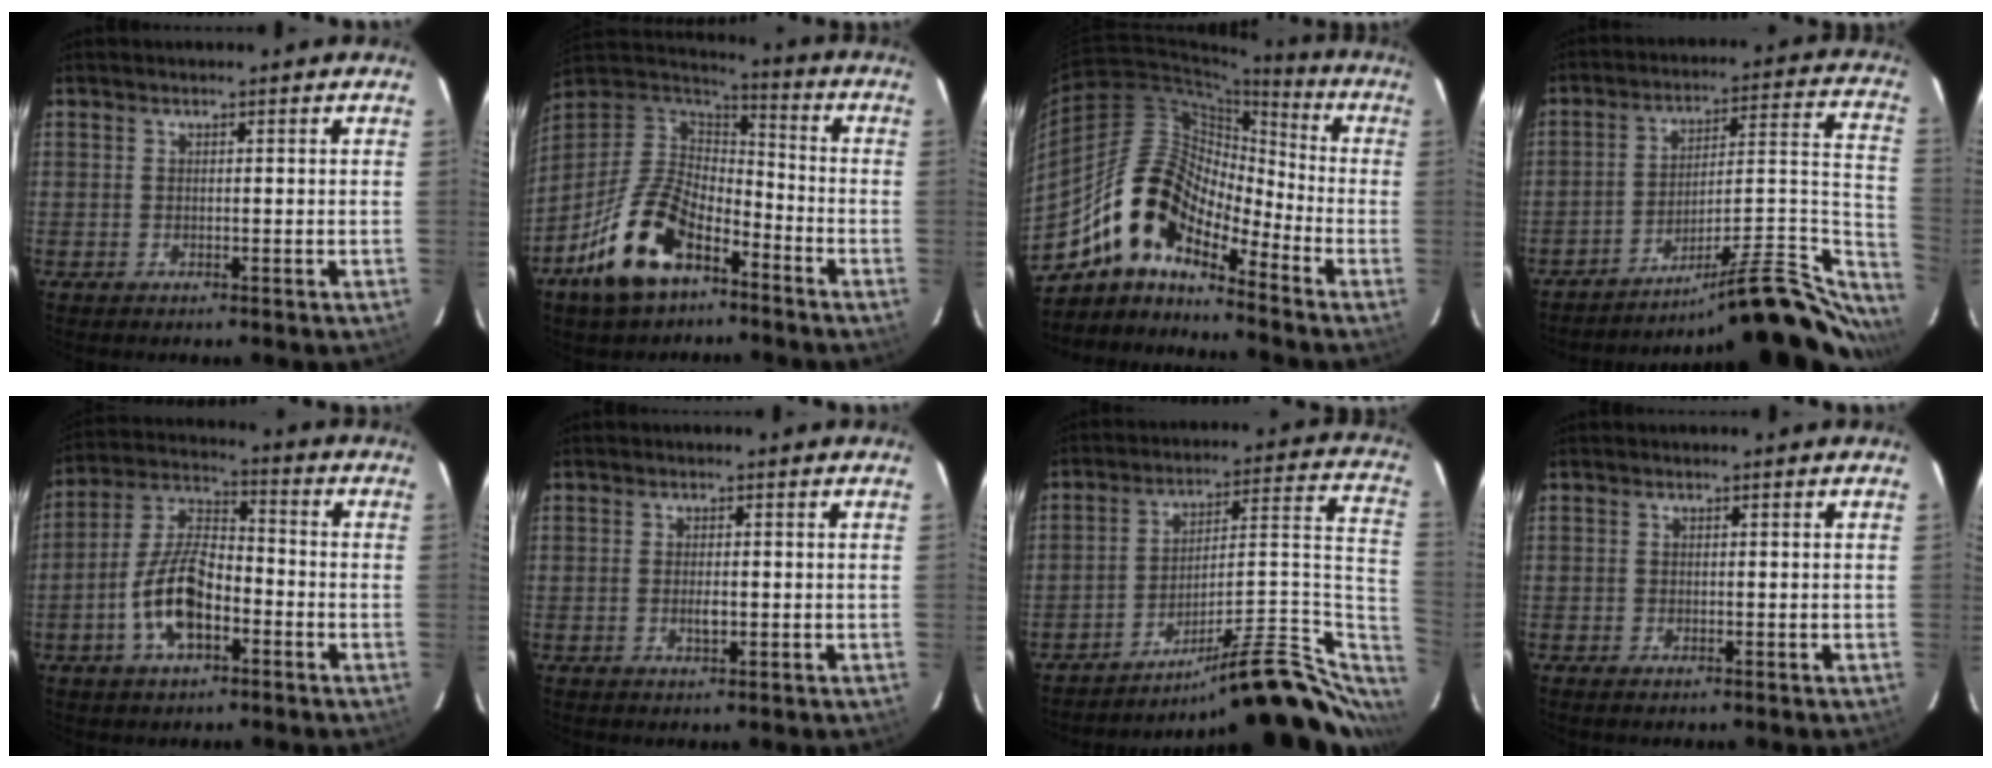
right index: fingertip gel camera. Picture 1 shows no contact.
{"total": 17.9, "force": [-10.0, 9.5, 11.5], "torque": [-0.244, -0.003, -0.182]}
{"total": 13.5, "force": [-10.2, 5.4, 7.1], "torque": [-0.117, 0.017, -0.207]}
{"total": 23.6, "force": [-18.5, 3.6, 14.3], "torque": [-0.164, 0.012, -0.267]}
{"total": 11.7, "force": [-4.6, 5.3, 9.4], "torque": [-0.194, 0.012, -0.084]}
{"total": 2.0, "force": [-0.4, 0.9, 1.7], "torque": [-0.030, -0.002, -0.007]}
{"total": 20.9, "force": [-12.2, 4.8, 16.2], "torque": [-0.208, 0.020, -0.176]}
{"total": 0.9, "force": [-0.6, 0.4, 0.5], "torque": [-0.009, -0.003, -0.011]}